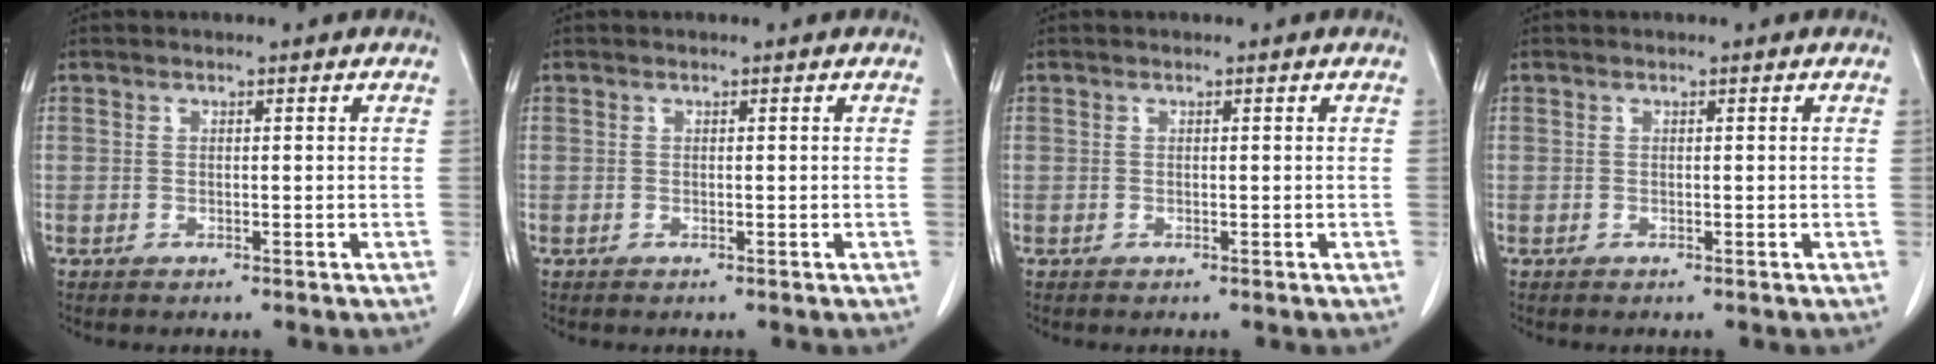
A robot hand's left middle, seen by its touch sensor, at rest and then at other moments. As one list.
[{"total": 0.0}, {"total": 0.0}, {"total": 0.0}]